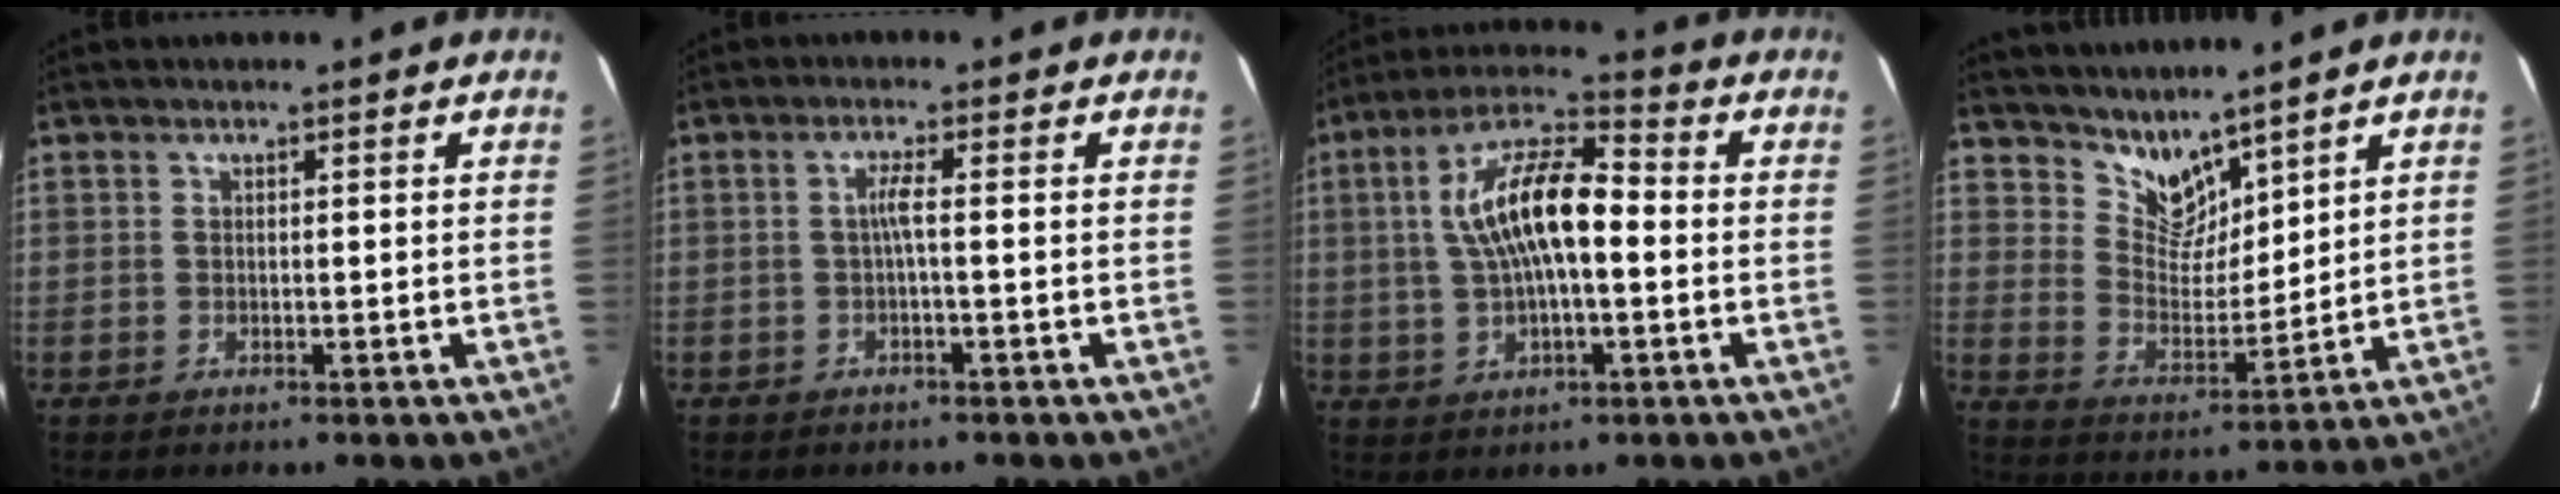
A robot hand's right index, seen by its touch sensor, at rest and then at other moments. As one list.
[{"total": 1.7, "force": [-0.4, -0.4, 1.6], "torque": [-0.030, 0.003, -0.007]}, {"total": 13.7, "force": [0.3, 5.1, 12.7], "torque": [-0.241, 0.022, 0.003]}, {"total": 7.8, "force": [6.8, 3.0, 2.2], "torque": [-0.033, -0.003, 0.134]}]